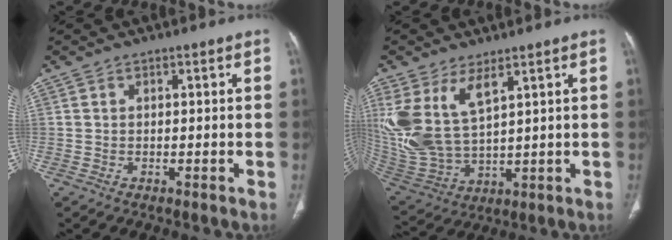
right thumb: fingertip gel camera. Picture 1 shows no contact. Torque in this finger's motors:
{"motor_torque": [-0.62, 1.07, 1.11, 1.17, 0.51]}